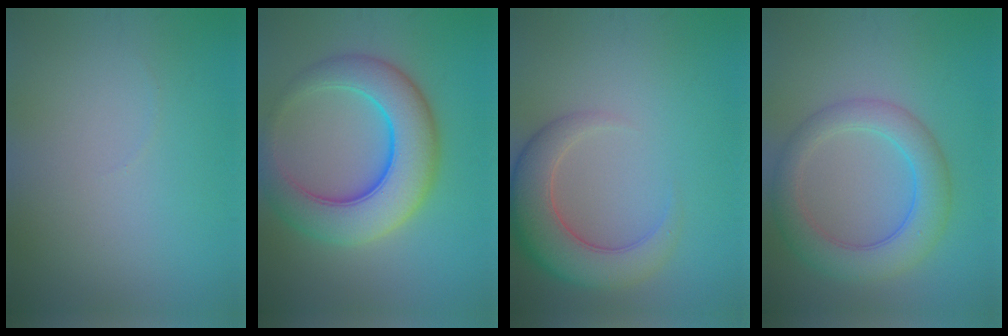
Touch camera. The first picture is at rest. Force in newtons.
{"total": 8.6, "press": 8.6, "slide": 0.2}
{"total": 6.0, "press": 6.0, "slide": 0.5}
{"total": 5.3, "press": 5.3, "slide": 0.2}